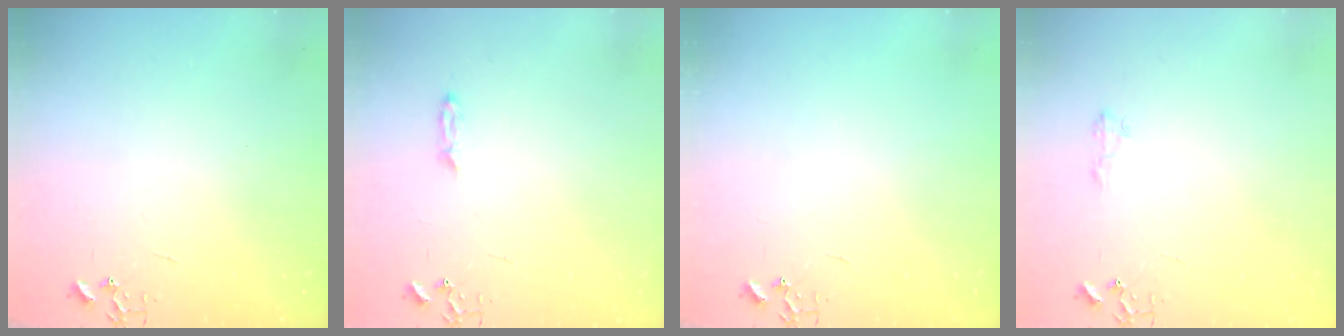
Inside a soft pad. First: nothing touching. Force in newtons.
{"total": 3.2, "press": 3.1, "slide": 0.3}
{"total": 0.0}
{"total": 5.2, "press": 5.2, "slide": 0.7}